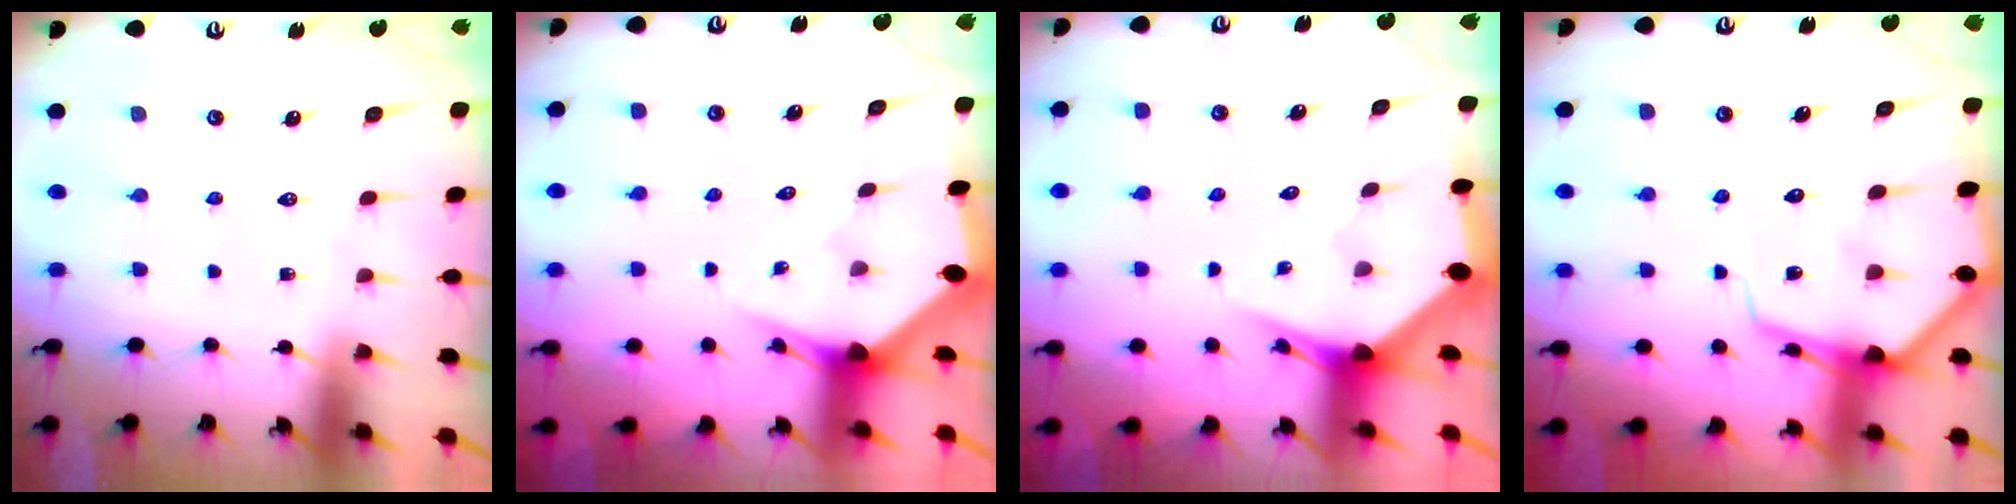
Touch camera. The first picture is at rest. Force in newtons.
{"total": 2.8, "press": 2.8, "slide": 0.1}
{"total": 3.4, "press": 3.4, "slide": 0.4}
{"total": 7.9, "press": 7.8, "slide": 1.0}